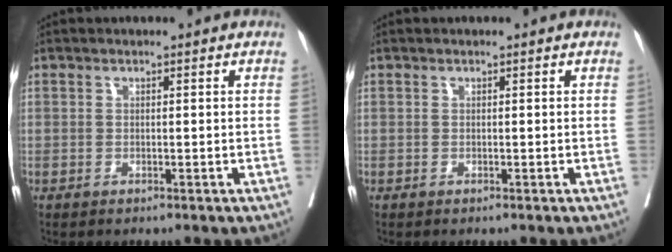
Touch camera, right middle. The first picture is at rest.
{"total": 0.0}